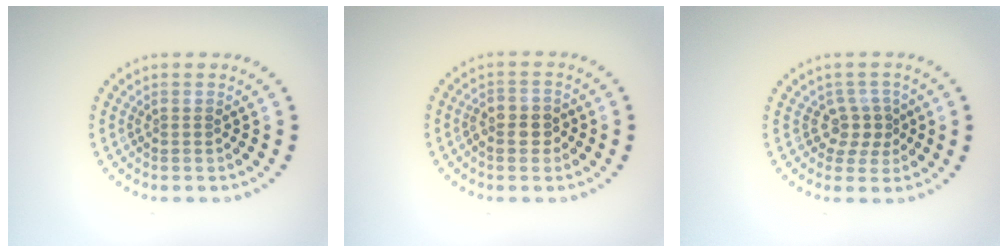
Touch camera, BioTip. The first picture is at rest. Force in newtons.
{"total": 2.5, "press": 2.5, "slide": 0.6}
{"total": 2.4, "press": 1.8, "slide": 1.6}